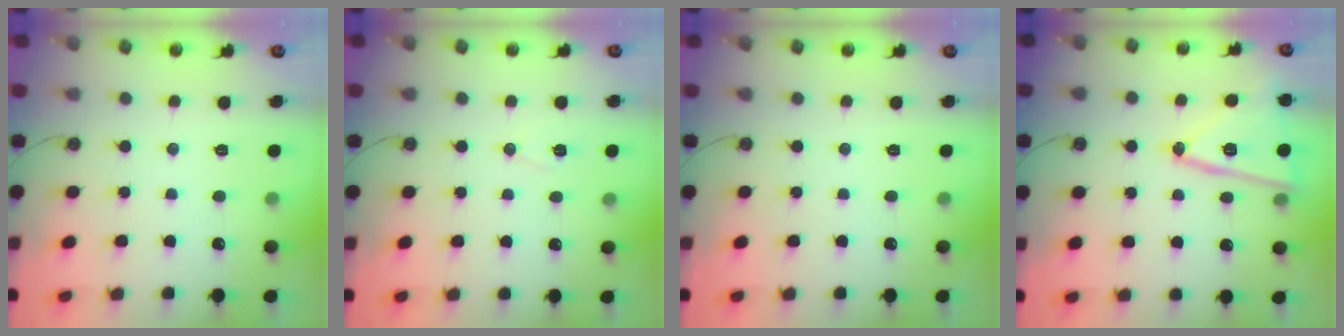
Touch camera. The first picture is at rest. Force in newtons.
{"total": 6.5, "press": 4.7, "slide": 4.6}
{"total": 0.0}
{"total": 15.3, "press": 15.3, "slide": 1.2}